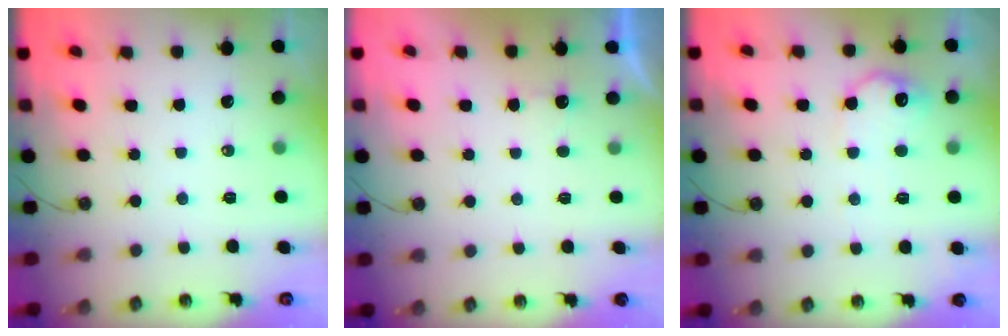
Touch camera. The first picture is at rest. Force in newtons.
{"total": 1.0, "press": 0.7, "slide": 0.6}
{"total": 10.4, "press": 10.4, "slide": 0.5}